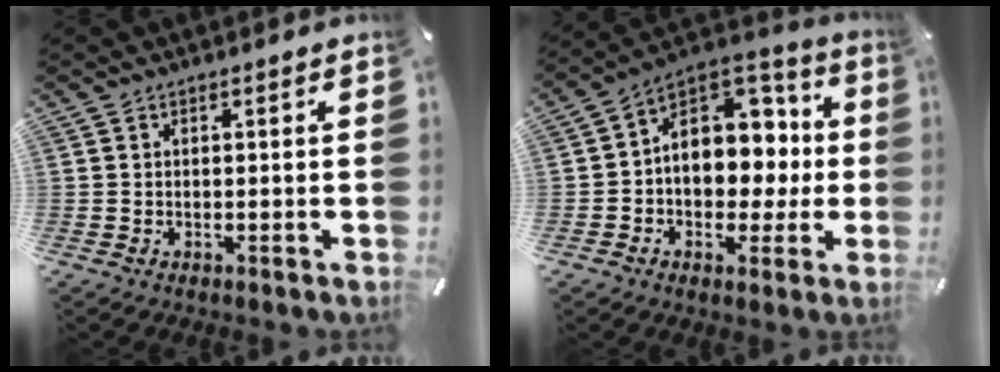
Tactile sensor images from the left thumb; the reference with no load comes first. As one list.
[{"total": 12.1, "force": [0.5, 10.4, 6.1], "torque": [-0.081, -0.014, 0.016]}]